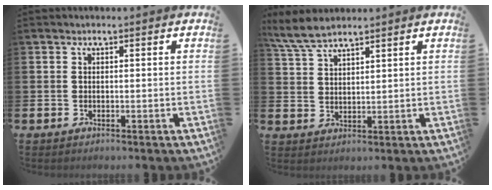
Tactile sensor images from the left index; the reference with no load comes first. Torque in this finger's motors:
{"motor_torque": [0.57, -0.53, 0.12, 0.13]}